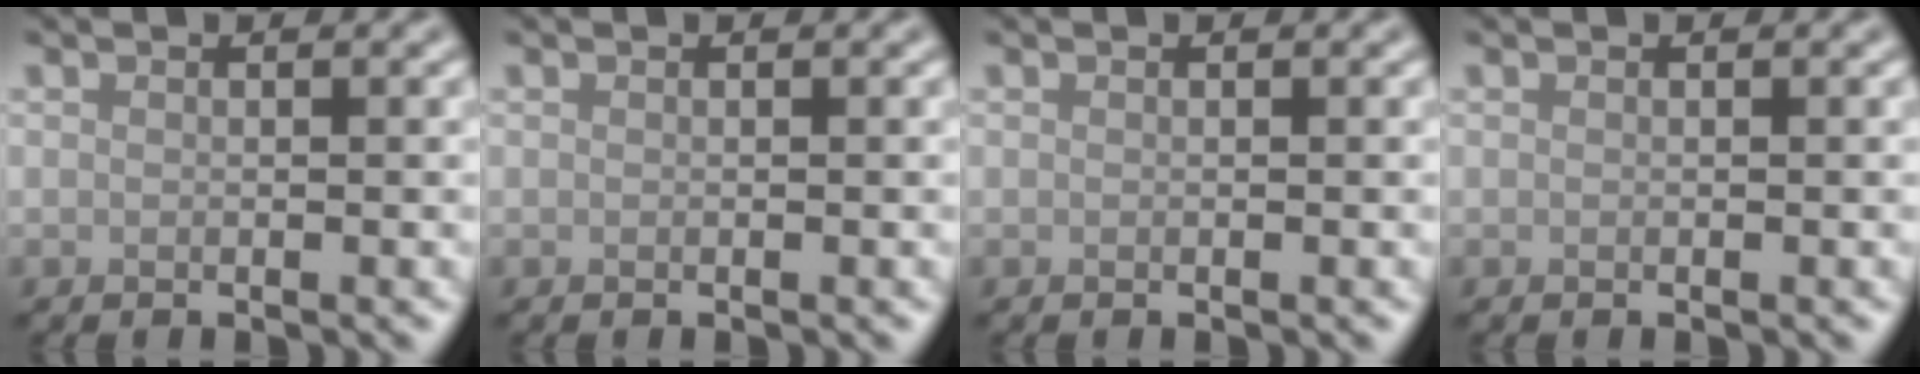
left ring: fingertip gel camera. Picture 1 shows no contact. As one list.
[{"total": 0.0}, {"total": 0.0}, {"total": 0.0}]